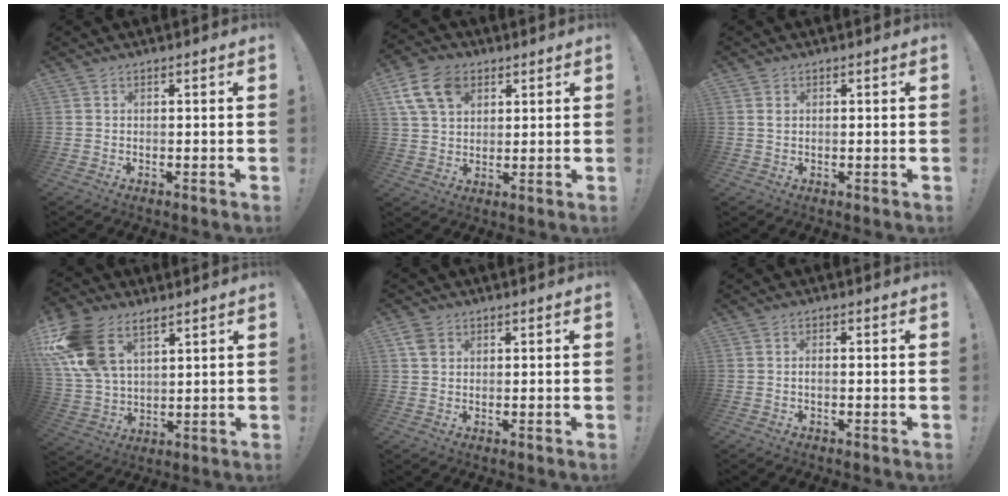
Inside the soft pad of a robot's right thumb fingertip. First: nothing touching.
{"total": 12.5, "force": [5.9, 8.7, 6.8], "torque": [-0.132, -0.021, 0.114]}
{"total": 1.0, "force": [0.7, 0.7, 0.2], "torque": [0.001, 0.000, 0.011]}
{"total": 16.3, "force": [8.9, 9.8, 9.6], "torque": [-0.202, -0.037, 0.170]}
{"total": 3.2, "force": [1.4, 2.4, 1.5], "torque": [-0.023, 0.002, 0.027]}
{"total": 1.1, "force": [-0.4, 0.2, 1.0], "torque": [-0.018, 0.002, -0.006]}